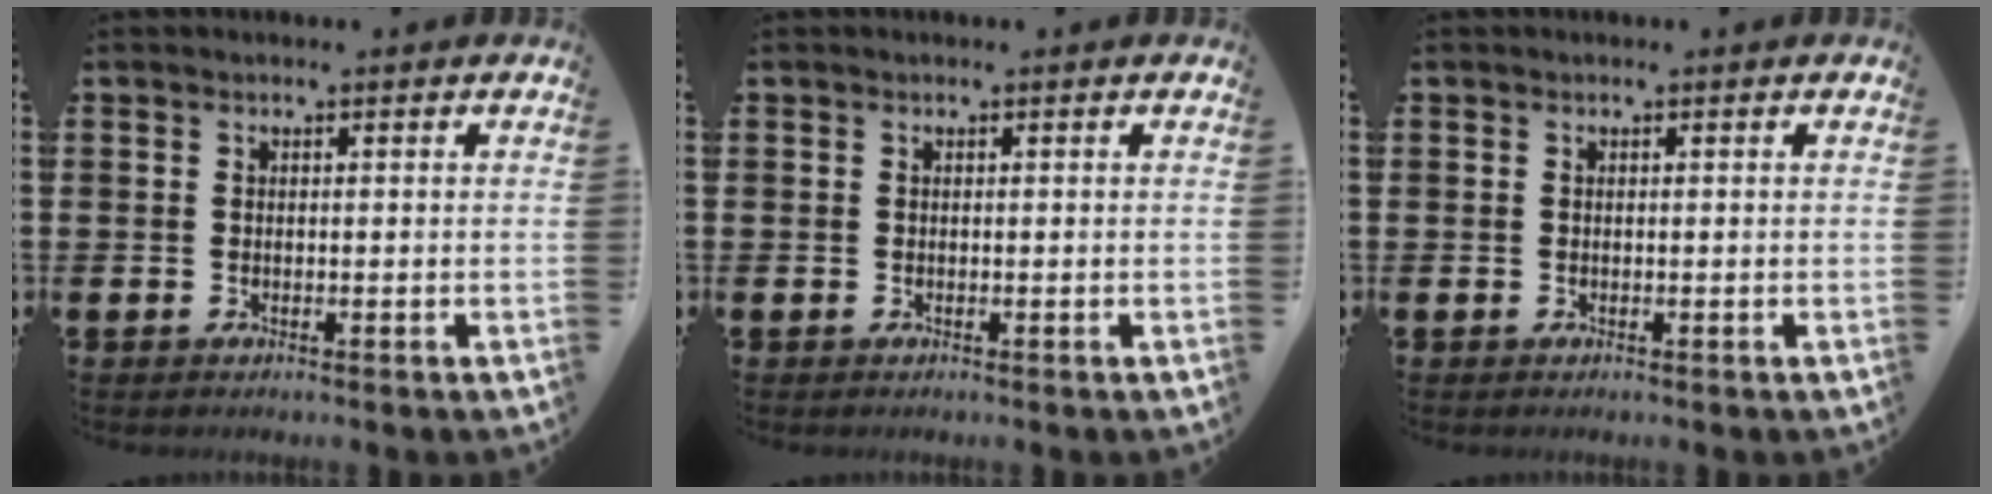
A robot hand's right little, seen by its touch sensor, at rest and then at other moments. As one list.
[{"total": 0.0}, {"total": 0.0}]